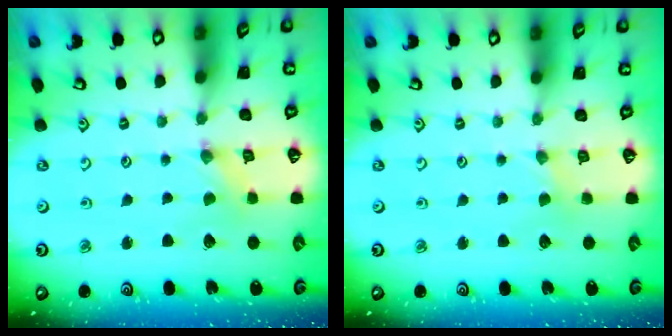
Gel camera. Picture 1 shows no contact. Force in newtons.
{"total": 1.3, "press": 1.3, "slide": 0.2}